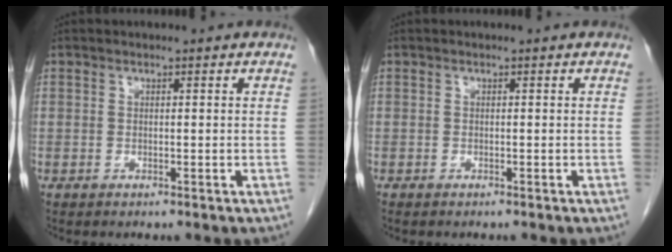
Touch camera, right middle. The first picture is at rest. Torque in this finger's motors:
{"motor_torque": [-0.07, -0.21, -0.03, -0.01]}